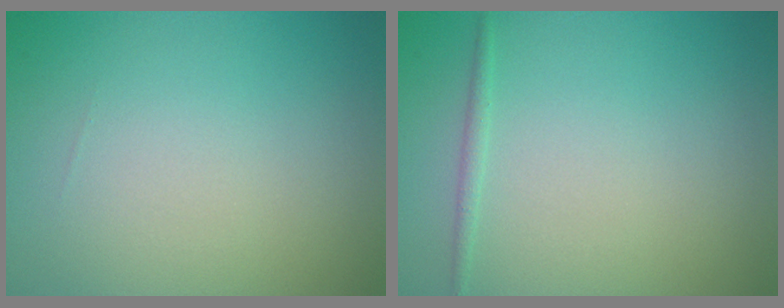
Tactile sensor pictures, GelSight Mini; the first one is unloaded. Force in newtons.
{"total": 0.8, "press": 0.8, "slide": 0.0}